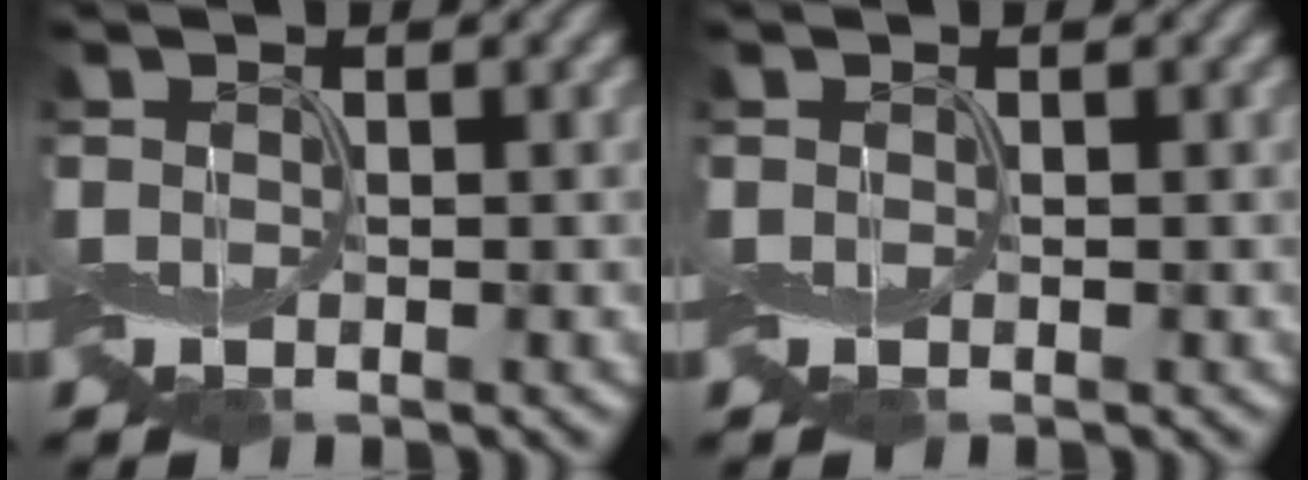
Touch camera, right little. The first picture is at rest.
{"total": 0.0}